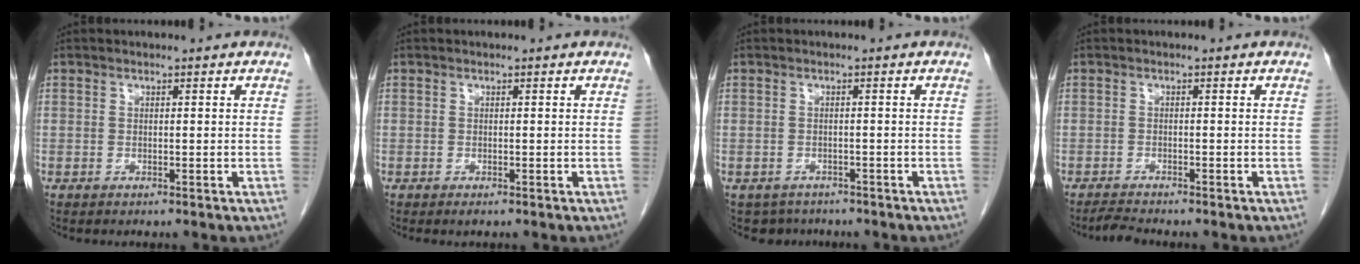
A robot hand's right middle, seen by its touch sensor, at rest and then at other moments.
{"total": 0.6, "force": [-0.4, 0.2, 0.4], "torque": [-0.005, -0.001, -0.005]}
{"total": 3.3, "force": [-2.7, 1.9, -0.1], "torque": [-0.001, 0.001, -0.039]}
{"total": 1.7, "force": [-1.6, -0.3, 0.3], "torque": [-0.015, -0.011, -0.031]}